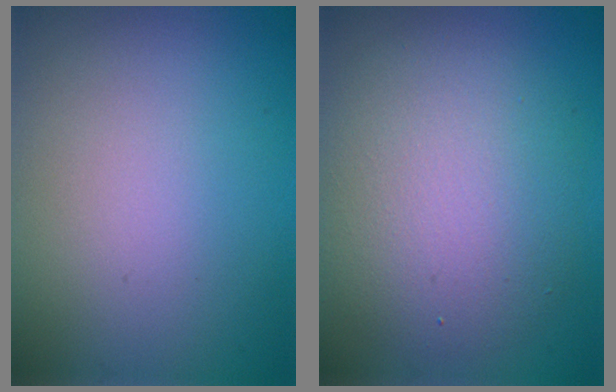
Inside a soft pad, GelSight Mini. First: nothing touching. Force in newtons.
{"total": 6.8, "press": 6.8, "slide": 0.3}